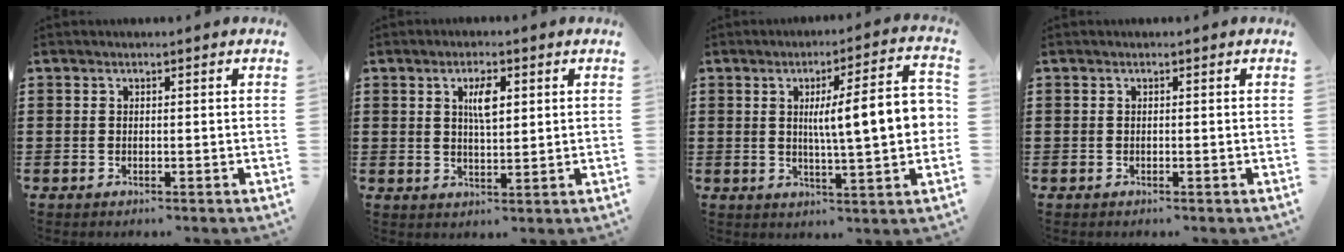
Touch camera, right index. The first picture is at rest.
{"total": 4.1, "force": [1.3, 1.3, 3.6], "torque": [-0.067, 0.005, 0.018]}
{"total": 10.7, "force": [1.1, 1.9, 10.5], "torque": [-0.164, -0.002, 0.010]}
{"total": 0.0}